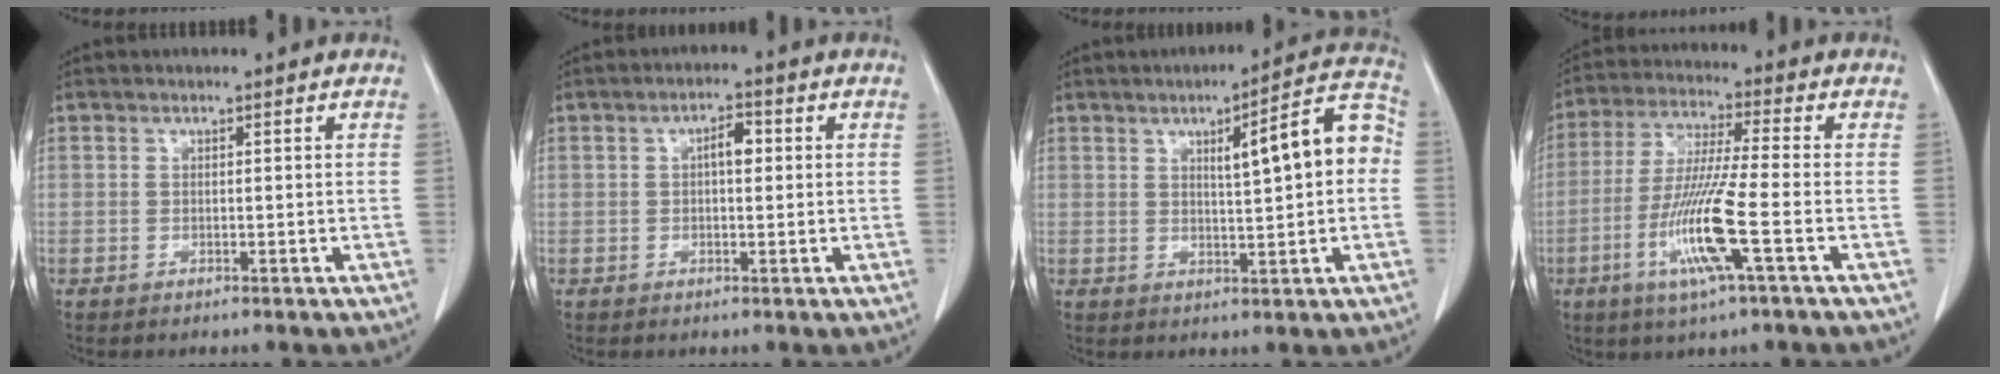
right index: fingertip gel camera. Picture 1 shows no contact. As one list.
[{"total": 3.1, "force": [0.6, 1.2, 2.8], "torque": [-0.045, 0.007, 0.007]}, {"total": 10.1, "force": [1.4, 1.6, 9.9], "torque": [-0.131, 0.028, 0.019]}, {"total": 11.8, "force": [-4.0, -0.4, 11.1], "torque": [-0.227, -0.017, -0.081]}]